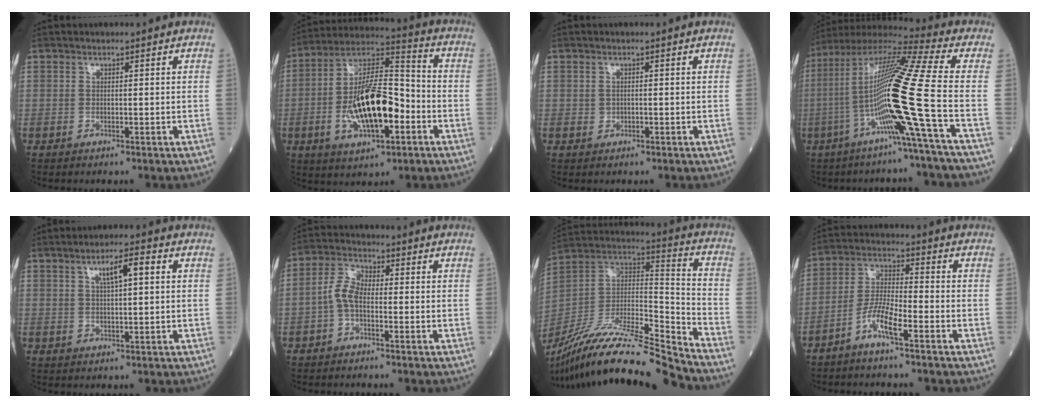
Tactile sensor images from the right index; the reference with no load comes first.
{"total": 16.8, "force": [-4.1, 5.7, 15.3], "torque": [-0.289, 0.014, -0.070]}
{"total": 0.7, "force": [0.0, 0.7, 0.3], "torque": [-0.004, 0.001, 0.002]}
{"total": 18.6, "force": [-5.0, -2.4, 17.8], "torque": [-0.343, -0.003, -0.108]}
{"total": 5.0, "force": [1.7, 0.8, 4.6], "torque": [-0.080, 0.009, 0.030]}
{"total": 4.6, "force": [-1.2, 2.2, 3.9], "torque": [-0.079, 0.010, -0.029]}
{"total": 23.3, "force": [-20.7, 0.9, 10.8], "torque": [-0.232, 0.005, -0.368]}
{"total": 6.4, "force": [-4.0, 0.8, 4.9], "torque": [-0.106, 0.003, -0.081]}